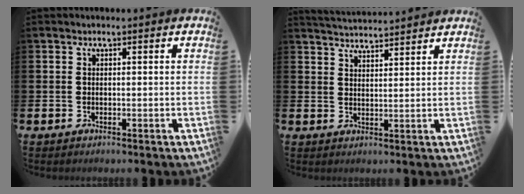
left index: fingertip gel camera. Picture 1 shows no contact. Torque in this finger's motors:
{"motor_torque": [-0.36, -1.78, -0.15, 0.01]}